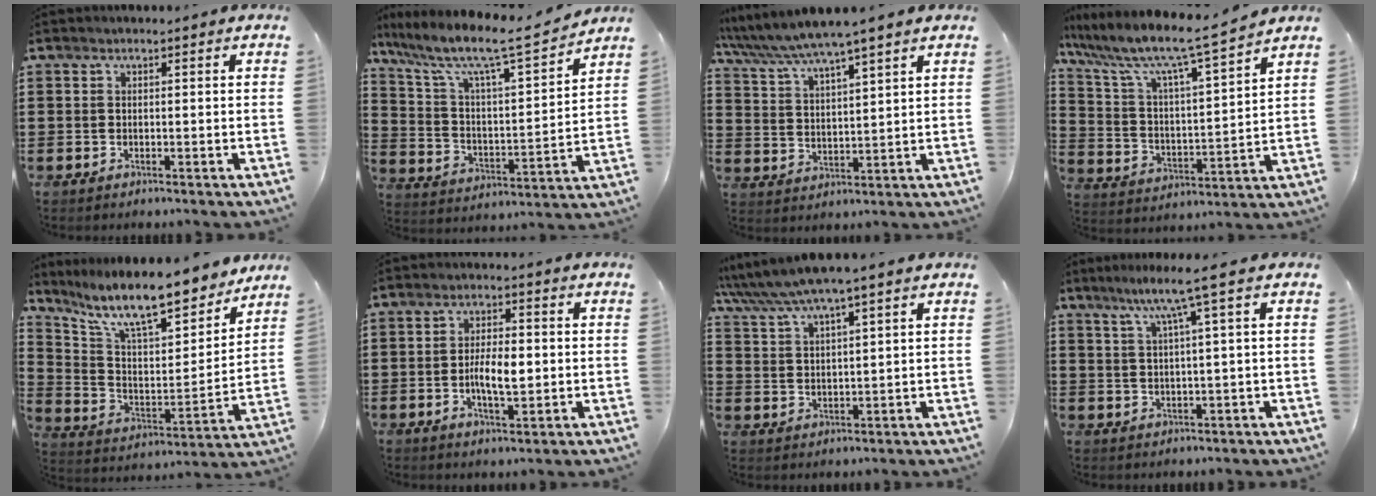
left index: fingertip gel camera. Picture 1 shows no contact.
{"total": 8.6, "force": [6.9, 0.9, 5.1], "torque": [-0.129, -0.052, 0.107]}
{"total": 5.2, "force": [4.6, 0.0, 2.5], "torque": [-0.065, -0.024, 0.078]}
{"total": 7.9, "force": [6.7, 0.3, 4.2], "torque": [-0.113, -0.055, 0.103]}
{"total": 12.0, "force": [10.1, 2.3, 5.9], "torque": [-0.140, -0.069, 0.171]}
{"total": 5.9, "force": [-0.7, 2.3, 5.4], "torque": [-0.094, 0.001, -0.017]}
{"total": 5.5, "force": [4.5, 0.3, 3.0], "torque": [-0.071, -0.014, 0.079]}
{"total": 6.3, "force": [2.9, -0.5, 5.6], "torque": [-0.115, 0.000, 0.044]}